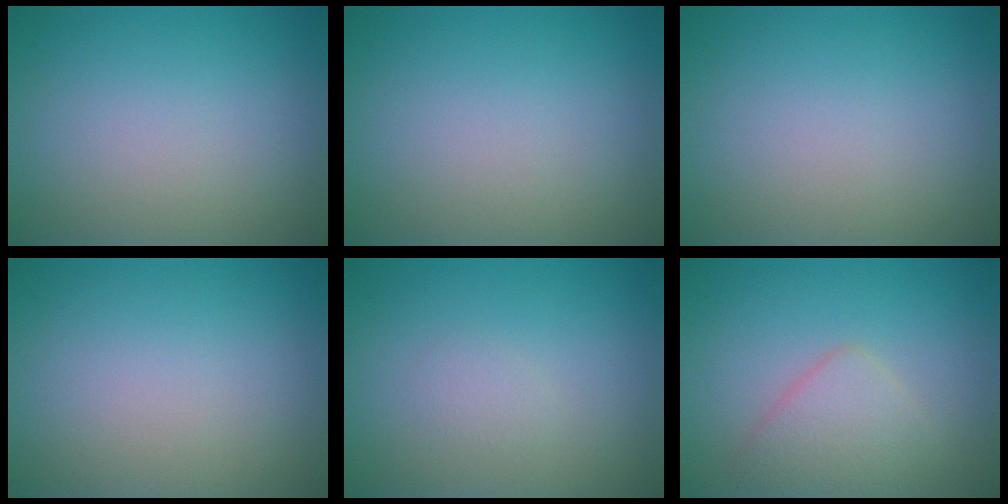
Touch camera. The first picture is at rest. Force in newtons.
{"total": 0.0}
{"total": 0.0}
{"total": 0.0}
{"total": 0.8, "press": 0.8, "slide": 0.1}
{"total": 2.7, "press": 2.7, "slide": 0.2}